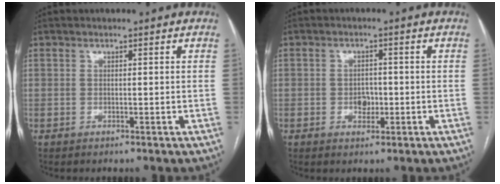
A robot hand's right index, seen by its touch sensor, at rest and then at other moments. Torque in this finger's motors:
{"motor_torque": [0.46, -0.06, 0.22, 0.04]}